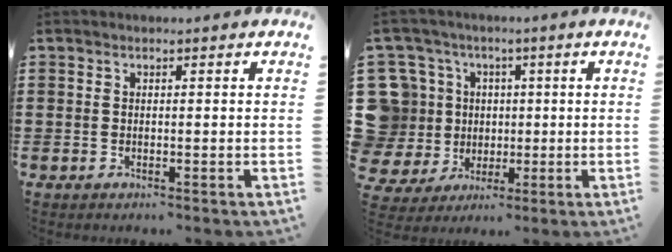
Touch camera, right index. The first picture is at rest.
{"total": 10.5, "force": [1.3, 10.1, 2.7], "torque": [-0.114, -0.008, 0.032]}